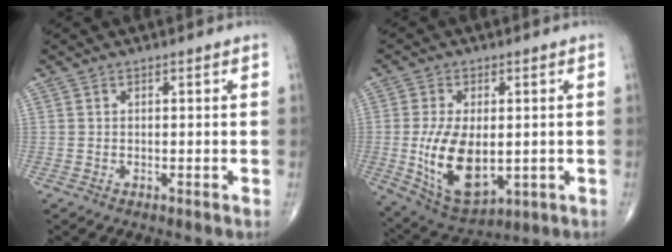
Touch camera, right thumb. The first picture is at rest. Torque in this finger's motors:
{"motor_torque": [0.23, 1.14, 1.66, 0.12, 0.49]}